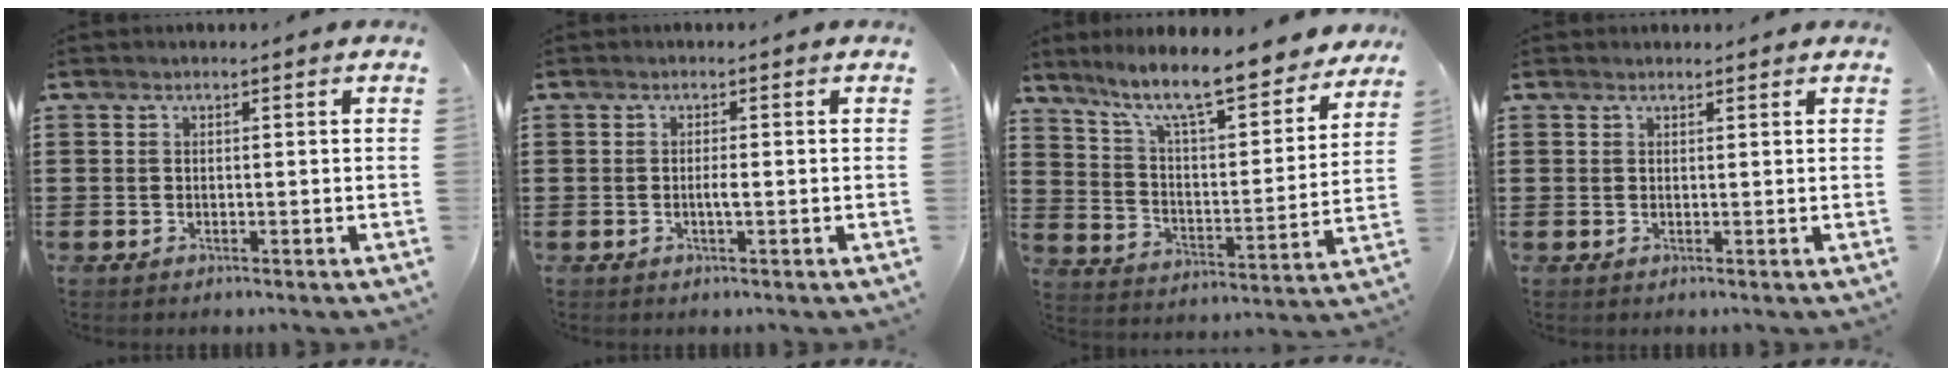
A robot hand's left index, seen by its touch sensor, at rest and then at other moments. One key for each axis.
{"total": 1.6, "fx": -0.3, "fy": 0.1, "fz": 1.6, "tx": -0.029, "ty": 0.000, "tz": -0.007}
{"total": 10.1, "fx": 8.7, "fy": 0.6, "fz": 5.1, "tx": -0.125, "ty": -0.059, "tz": 0.144}
{"total": 0.7, "fx": 0.6, "fy": 0.3, "fz": -0.1, "tx": 0.000, "ty": 0.001, "tz": 0.013}